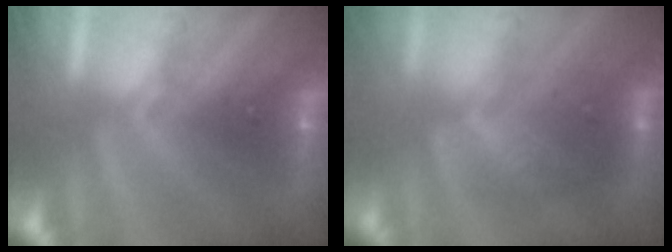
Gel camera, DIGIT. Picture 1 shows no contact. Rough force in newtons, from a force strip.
{"total": 3.9}